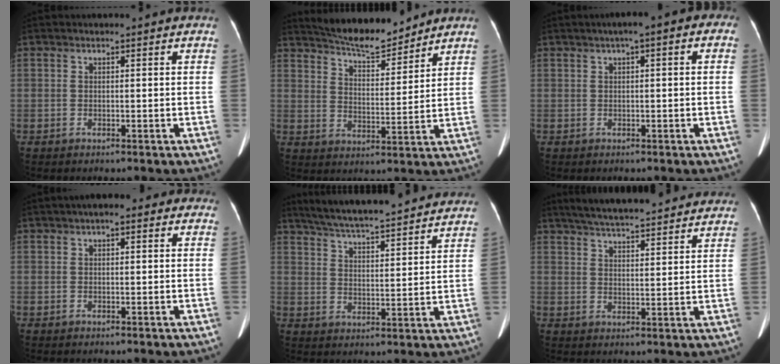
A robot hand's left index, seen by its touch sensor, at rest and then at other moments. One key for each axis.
{"total": 10.4, "fx": 9.8, "fy": 1.4, "fz": 3.2, "tx": -0.057, "ty": 0.003, "tz": 0.162}
{"total": 4.1, "fx": 1.4, "fy": 0.9, "fz": 3.8, "tx": -0.045, "ty": 0.022, "tz": 0.012}
{"total": 3.4, "fx": 1.8, "fy": 1.5, "fz": 2.5, "tx": -0.037, "ty": 0.026, "tz": 0.018}
{"total": 22.2, "fx": 20.0, "fy": 2.1, "fz": 9.3, "tx": -0.150, "ty": 0.016, "tz": 0.278}
{"total": 19.4, "fx": 17.3, "fy": 2.9, "fz": 8.3, "tx": -0.125, "ty": 0.037, "tz": 0.236}